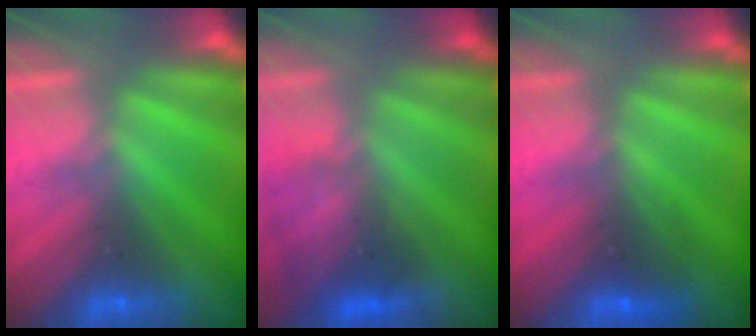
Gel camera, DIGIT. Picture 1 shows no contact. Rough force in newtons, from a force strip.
{"total": 5.1}
{"total": 2.7}